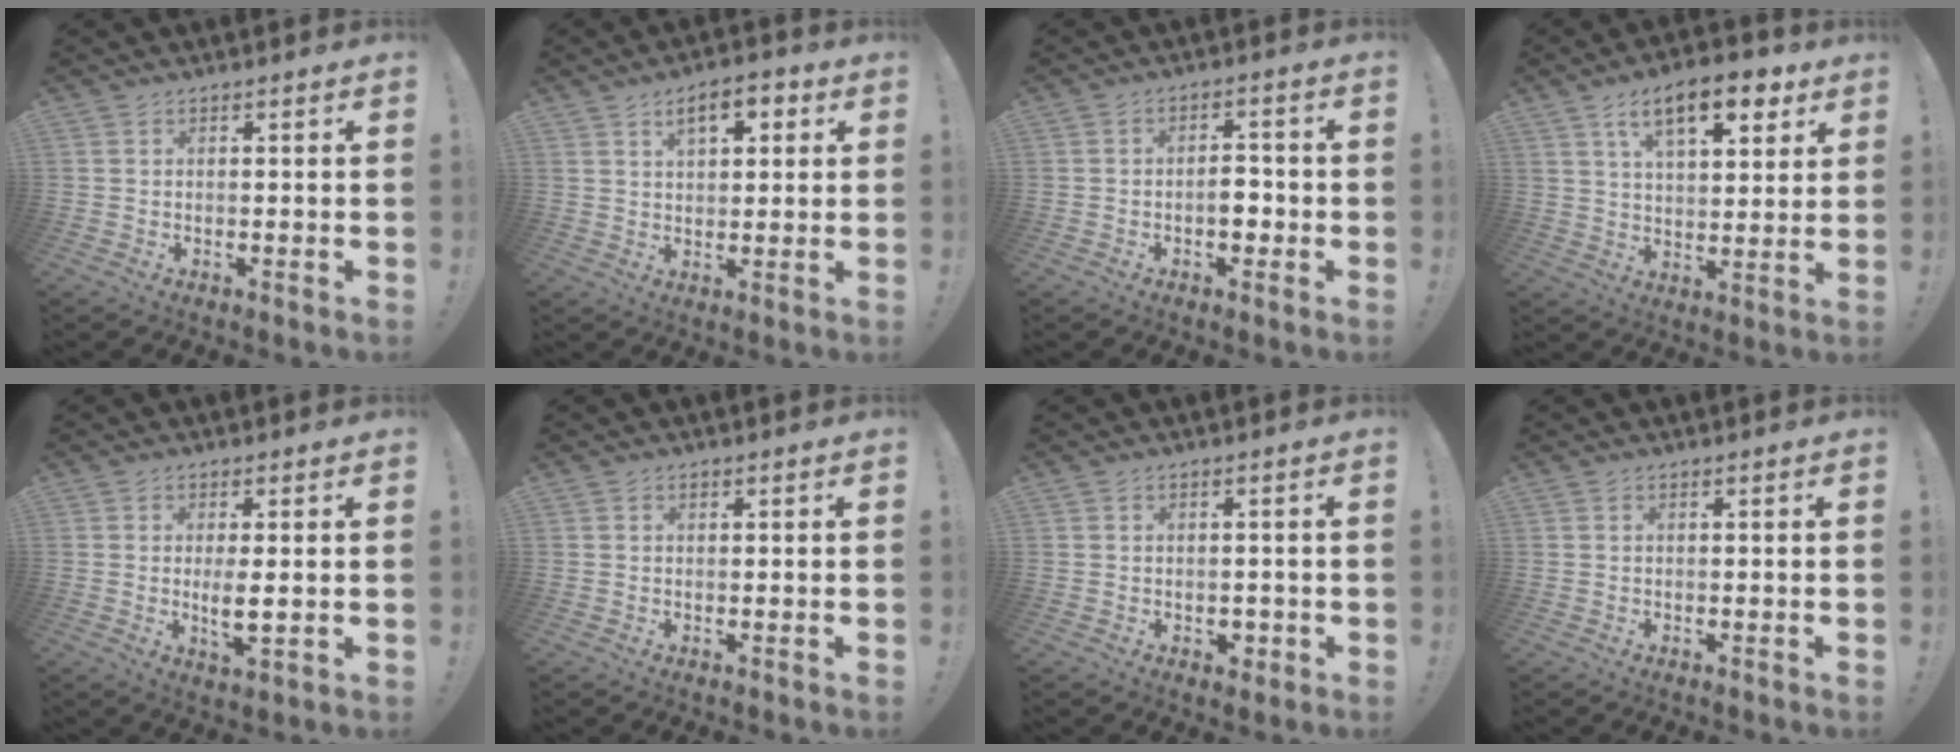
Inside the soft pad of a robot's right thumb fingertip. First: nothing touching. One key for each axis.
{"total": 7.5, "fx": 3.6, "fy": 3.7, "fz": 5.5, "tx": -0.074, "ty": -0.006, "tz": 0.059}
{"total": 5.2, "fx": -1.8, "fy": 3.2, "fz": 3.7, "tx": -0.047, "ty": 0.011, "tz": -0.034}
{"total": 14.7, "fx": 7.5, "fy": 6.3, "fz": 10.9, "tx": -0.162, "ty": -0.025, "tz": 0.125}
{"total": 5.1, "fx": 0.3, "fy": 1.3, "fz": 4.9, "tx": -0.087, "ty": -0.016, "tz": 0.002}
{"total": 0.6, "fx": 0.3, "fy": 0.5, "fz": 0.2, "tx": 0.002, "ty": -0.001, "tz": 0.004}
{"total": 2.6, "fx": -0.8, "fy": 2.0, "fz": 1.4, "tx": -0.005, "ty": 0.001, "tz": -0.014}
{"total": 0.0}